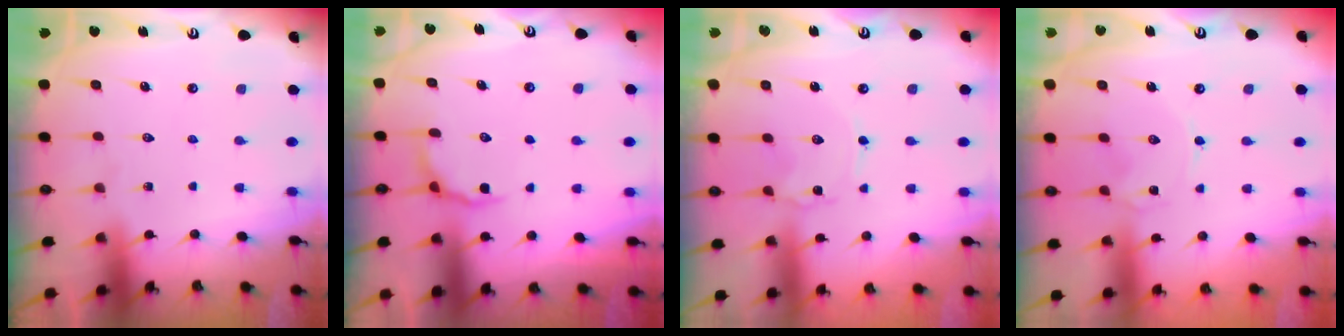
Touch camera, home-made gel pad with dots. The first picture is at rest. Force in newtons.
{"total": 5.4, "press": 4.8, "slide": 2.4}
{"total": 1.2, "press": 1.1, "slide": 0.2}
{"total": 0.0}